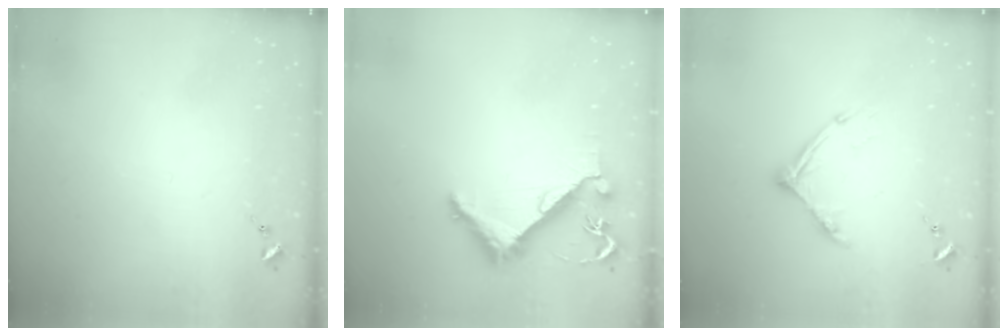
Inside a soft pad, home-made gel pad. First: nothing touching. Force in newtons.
{"total": 6.3, "press": 6.3, "slide": 0.6}
{"total": 10.5, "press": 10.5, "slide": 1.0}